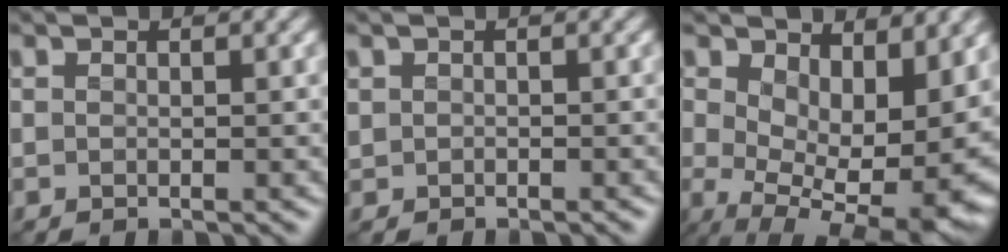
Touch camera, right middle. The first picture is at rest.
{"total": 0.7, "force": [-0.4, 0.4, -0.5], "torque": [0.012, 0.001, -0.006]}
{"total": 11.4, "force": [0.9, 6.4, 9.4], "torque": [-0.117, -0.028, 0.037]}